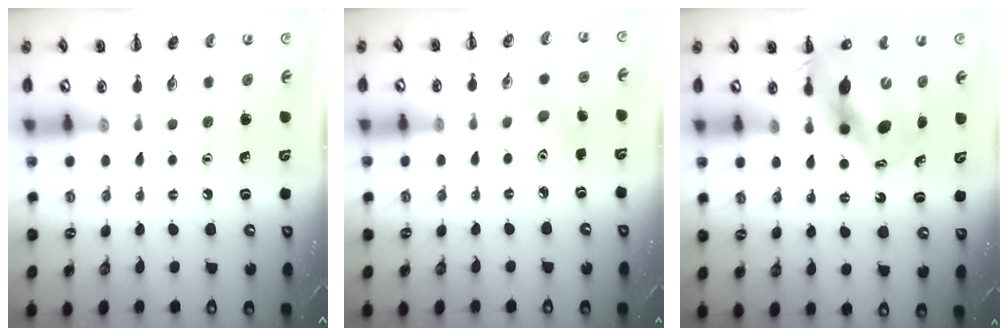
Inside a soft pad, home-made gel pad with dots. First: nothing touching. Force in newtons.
{"total": 5.8, "press": 5.6, "slide": 1.5}
{"total": 11.9, "press": 11.6, "slide": 2.8}